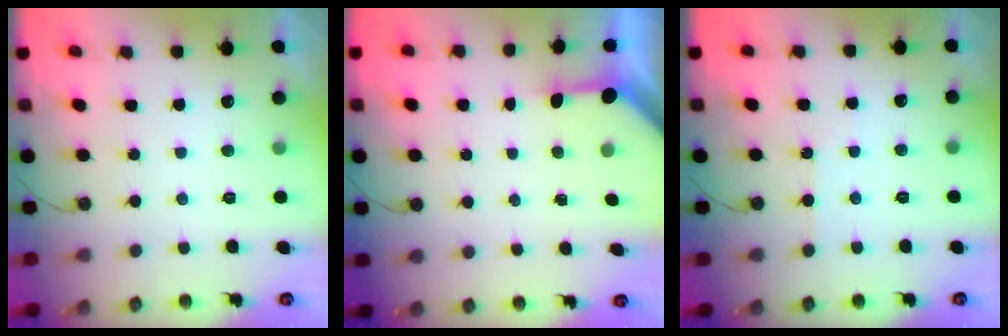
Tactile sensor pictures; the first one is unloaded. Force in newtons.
{"total": 3.6, "press": 3.6, "slide": 0.4}
{"total": 2.2, "press": 2.1, "slide": 0.4}